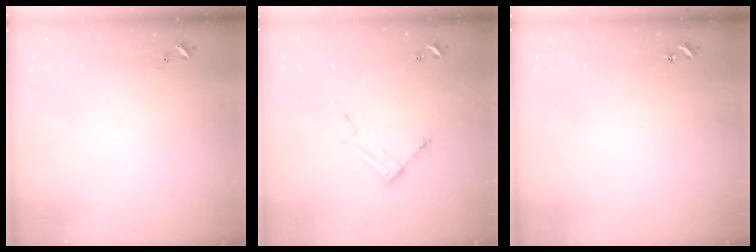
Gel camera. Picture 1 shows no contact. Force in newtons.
{"total": 8.7, "press": 8.7, "slide": 0.4}
{"total": 0.9, "press": 0.9, "slide": 0.2}